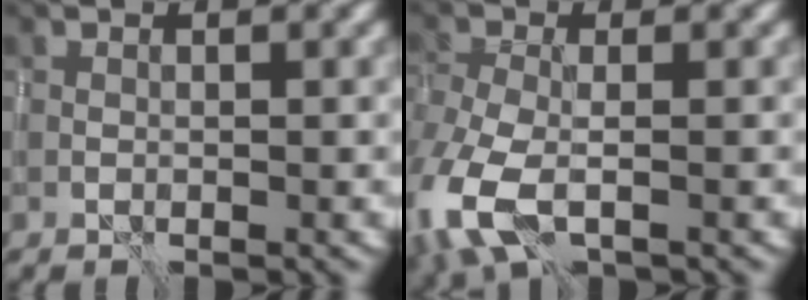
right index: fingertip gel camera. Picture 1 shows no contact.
{"total": 6.7, "force": [-2.9, 3.4, 5.1], "torque": [-0.131, -0.017, -0.066]}